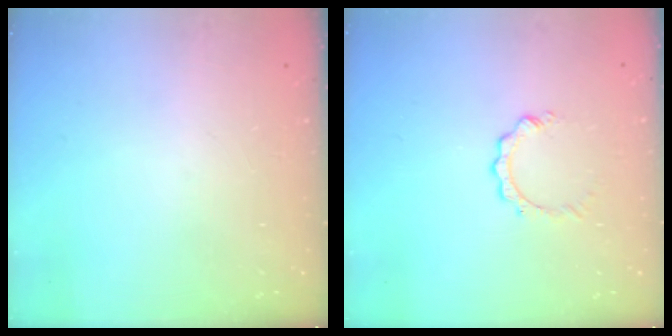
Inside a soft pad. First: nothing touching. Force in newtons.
{"total": 2.9, "press": 2.9, "slide": 0.3}